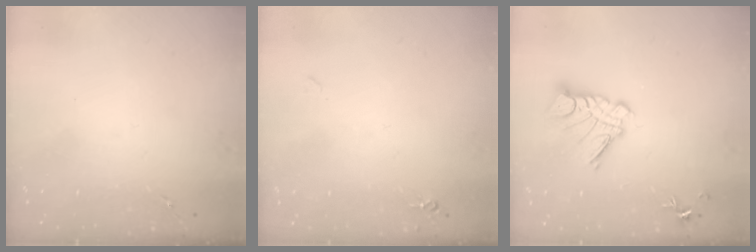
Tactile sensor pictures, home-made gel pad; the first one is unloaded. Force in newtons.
{"total": 3.8, "press": 3.8, "slide": 0.6}
{"total": 11.1, "press": 11.0, "slide": 1.1}